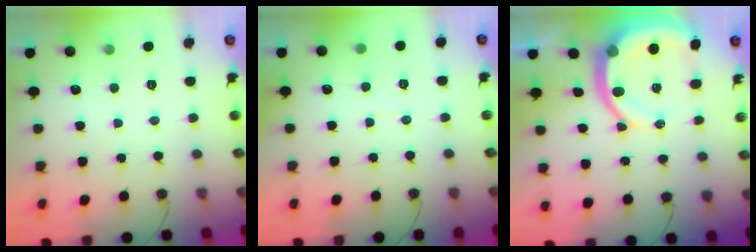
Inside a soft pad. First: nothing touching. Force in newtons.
{"total": 2.9, "press": 2.9, "slide": 0.2}
{"total": 11.2, "press": 11.1, "slide": 1.3}